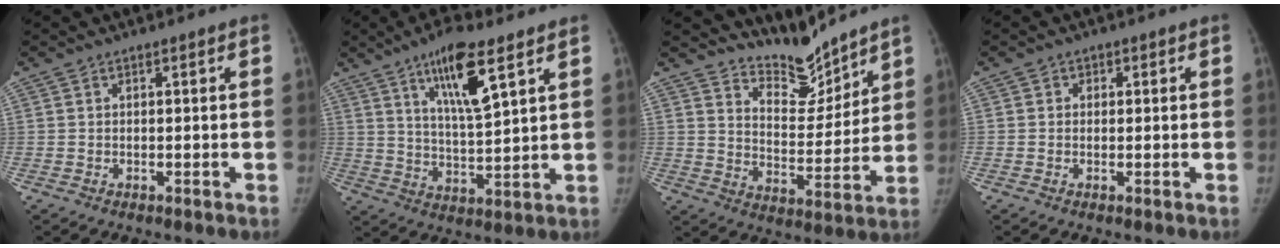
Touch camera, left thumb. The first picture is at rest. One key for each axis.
{"total": 12.1, "fx": 6.6, "fy": 2.7, "fz": 9.8, "tx": -0.162, "ty": -0.038, "tz": 0.120}
{"total": 9.9, "fx": 9.4, "fy": 2.6, "fz": 1.7, "tx": 0.008, "ty": -0.082, "tz": 0.172}
{"total": 1.3, "fx": 0.3, "fy": 1.2, "fz": 0.2, "tx": 0.011, "ty": 0.002, "tz": -0.001}